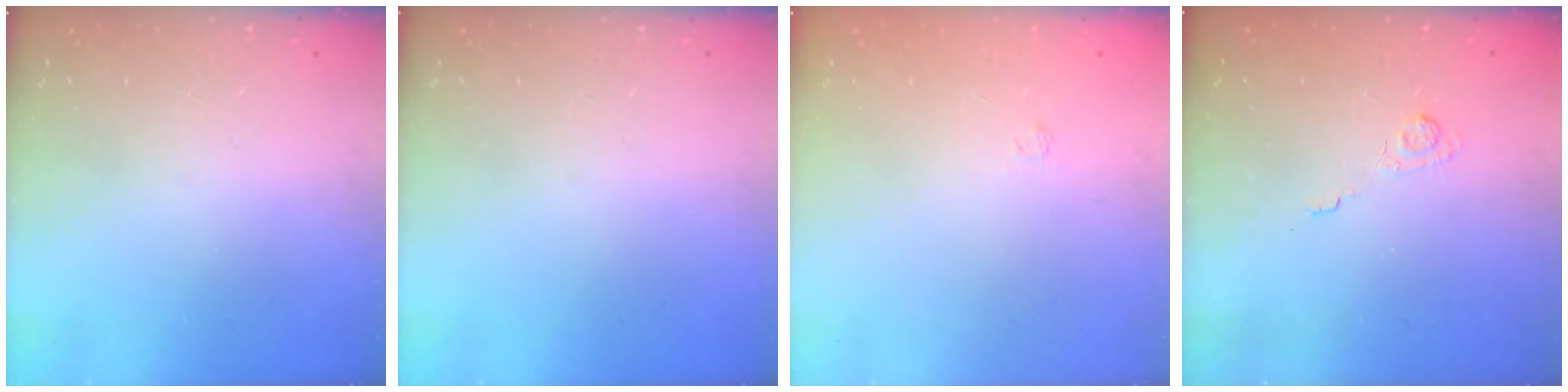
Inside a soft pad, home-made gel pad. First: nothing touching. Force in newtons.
{"total": 0.0}
{"total": 1.8, "press": 1.4, "slide": 1.1}
{"total": 2.0, "press": 1.5, "slide": 1.3}